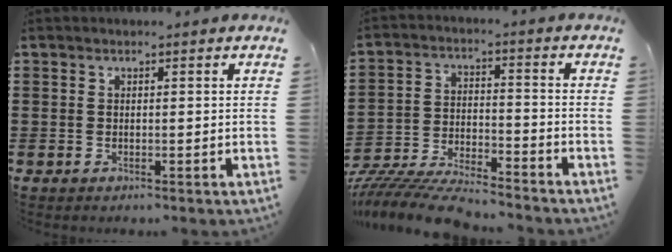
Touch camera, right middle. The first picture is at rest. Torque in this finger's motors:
{"motor_torque": [1.74, -0.08, 0.21, 0.21]}